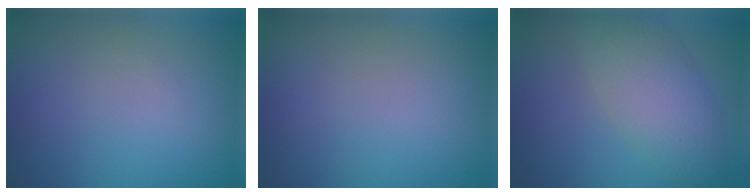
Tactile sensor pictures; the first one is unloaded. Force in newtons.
{"total": 0.0}
{"total": 5.2, "press": 5.2, "slide": 0.3}